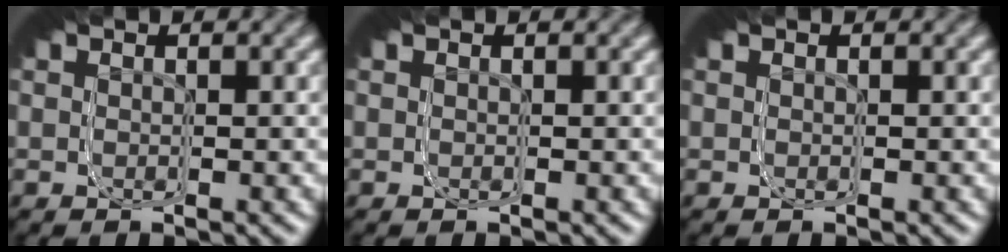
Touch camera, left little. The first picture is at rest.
{"total": 0.0}
{"total": 0.0}